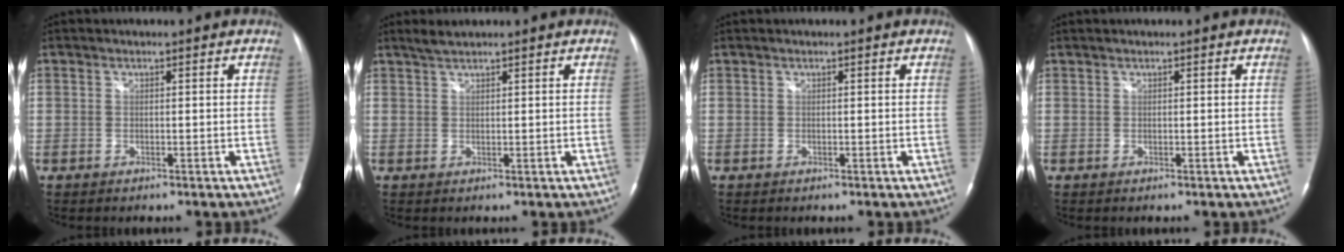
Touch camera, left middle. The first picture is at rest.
{"total": 1.8, "force": [1.7, 0.0, 0.7], "torque": [-0.020, 0.005, 0.037]}
{"total": 0.0}
{"total": 0.0}